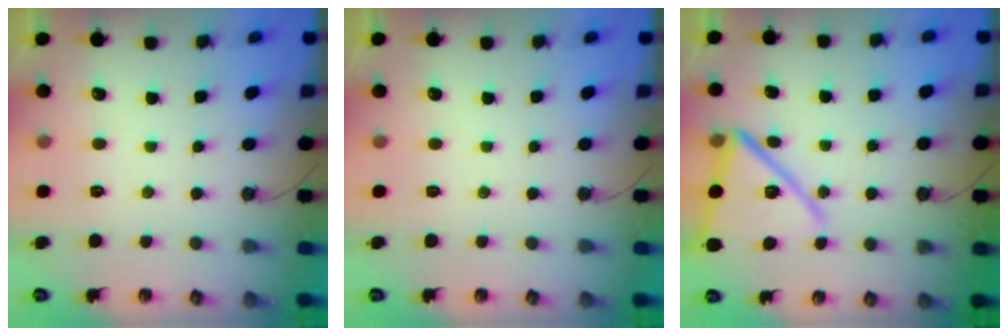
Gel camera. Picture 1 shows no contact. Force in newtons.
{"total": 0.0}
{"total": 15.7, "press": 15.6, "slide": 1.0}